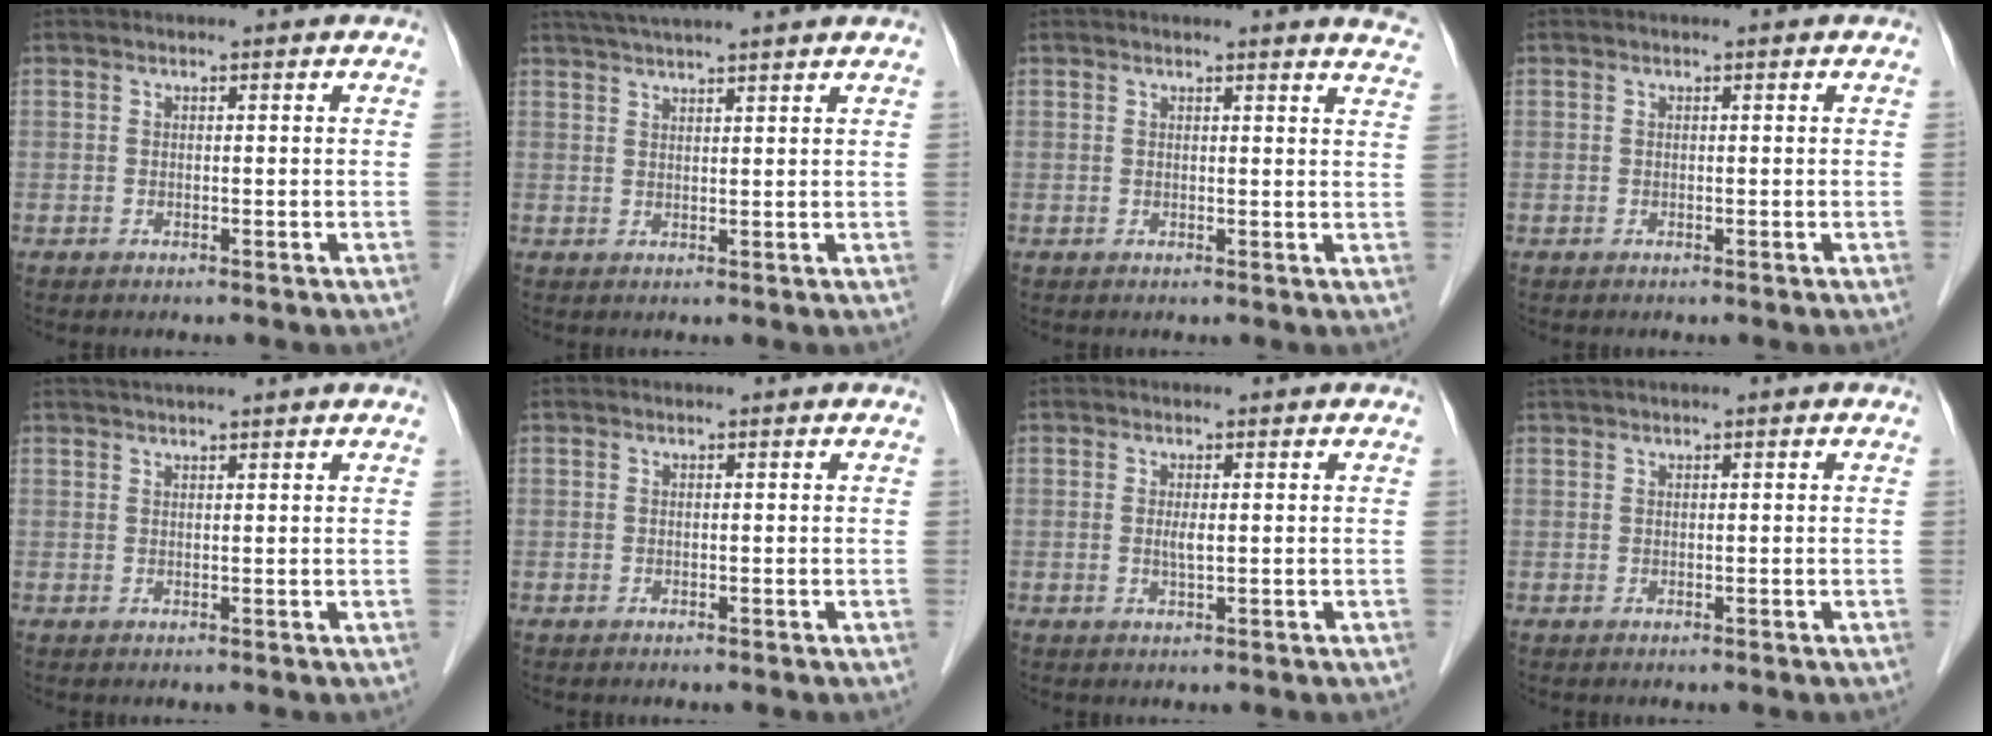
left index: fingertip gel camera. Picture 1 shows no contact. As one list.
[{"total": 8.5, "force": [7.4, -0.9, 4.1], "torque": [-0.068, 0.034, 0.107]}, {"total": 5.6, "force": [5.4, 0.0, 1.6], "torque": [-0.012, -0.025, 0.029]}, {"total": 0.0}, {"total": 5.0, "force": [4.3, -0.7, 2.5], "torque": [-0.033, 0.031, 0.065]}, {"total": 0.0}, {"total": 1.4, "force": [0.1, 0.2, 1.4], "torque": [-0.032, -0.002, 0.003]}, {"total": 1.4, "force": [0.9, 0.0, 1.1], "torque": [-0.030, 0.021, 0.023]}]